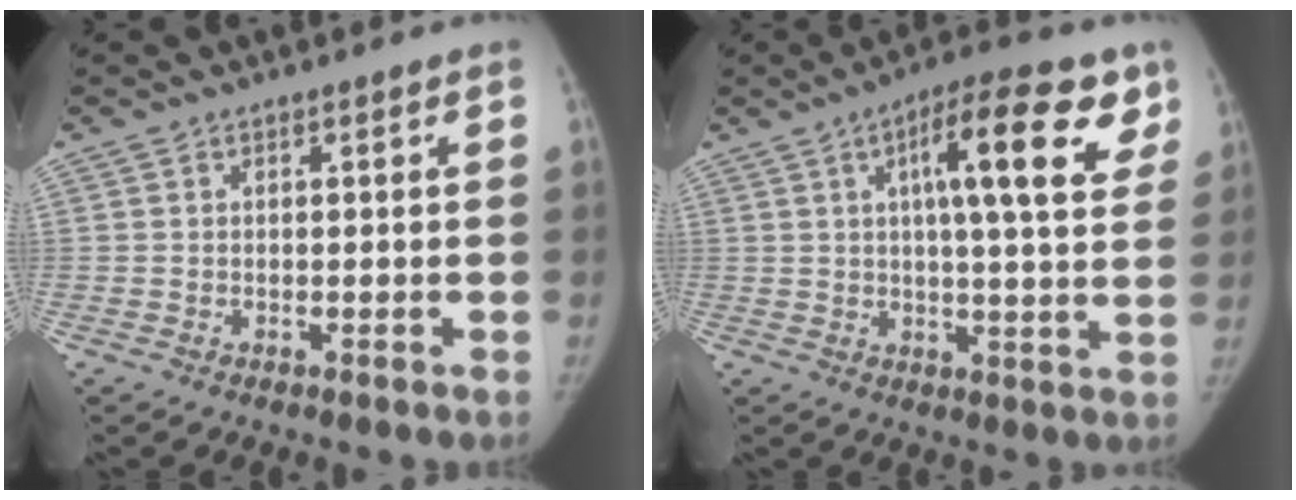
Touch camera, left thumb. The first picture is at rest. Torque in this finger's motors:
{"motor_torque": [0.06, 0.19, 0.52, 0.35, 0.09]}